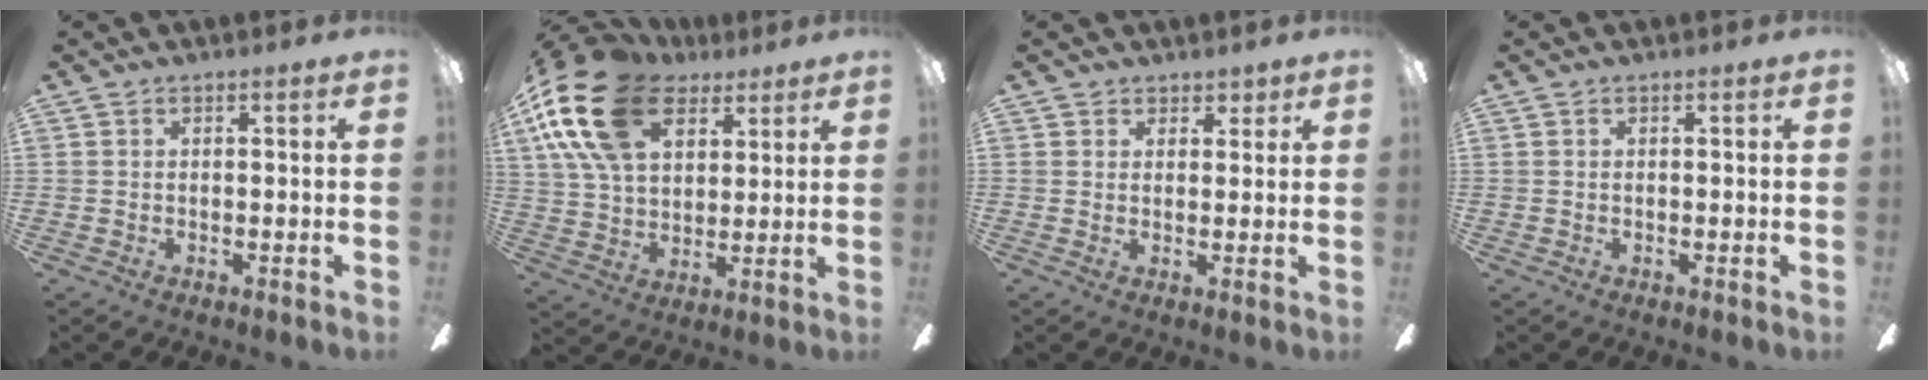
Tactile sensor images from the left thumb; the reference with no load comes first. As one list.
[{"total": 21.7, "force": [10.6, 13.2, 13.6], "torque": [-0.290, -0.026, 0.187]}, {"total": 2.9, "force": [2.0, 2.0, -0.1], "torque": [0.012, -0.006, 0.035]}, {"total": 0.0}]